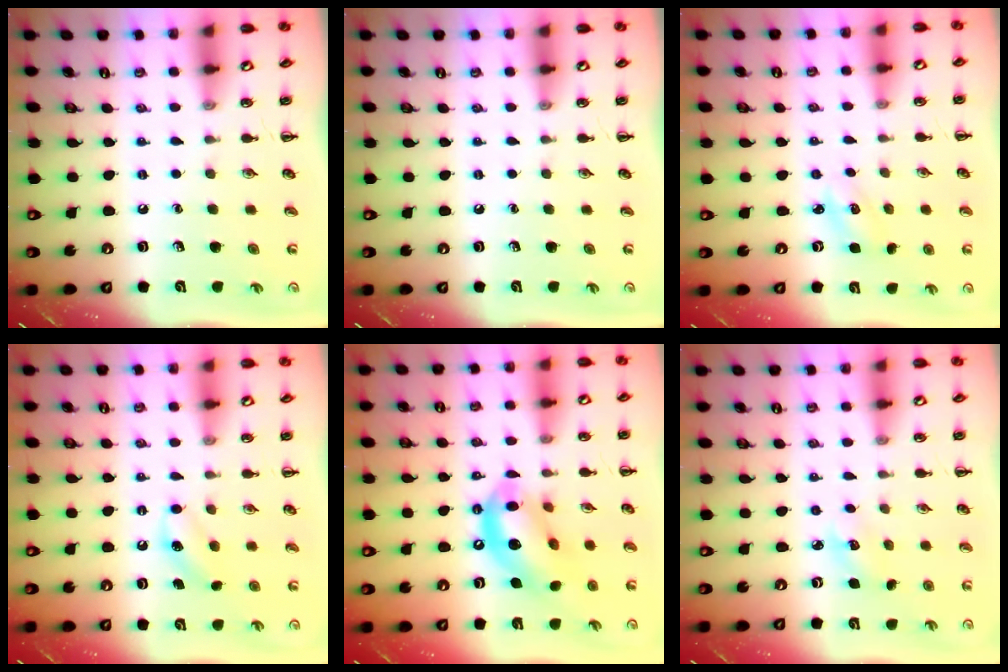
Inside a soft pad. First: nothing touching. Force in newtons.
{"total": 0.0}
{"total": 2.8, "press": 2.7, "slide": 0.7}
{"total": 5.7, "press": 5.4, "slide": 1.6}
{"total": 13.7, "press": 13.3, "slide": 3.6}
{"total": 3.8, "press": 3.6, "slide": 1.1}